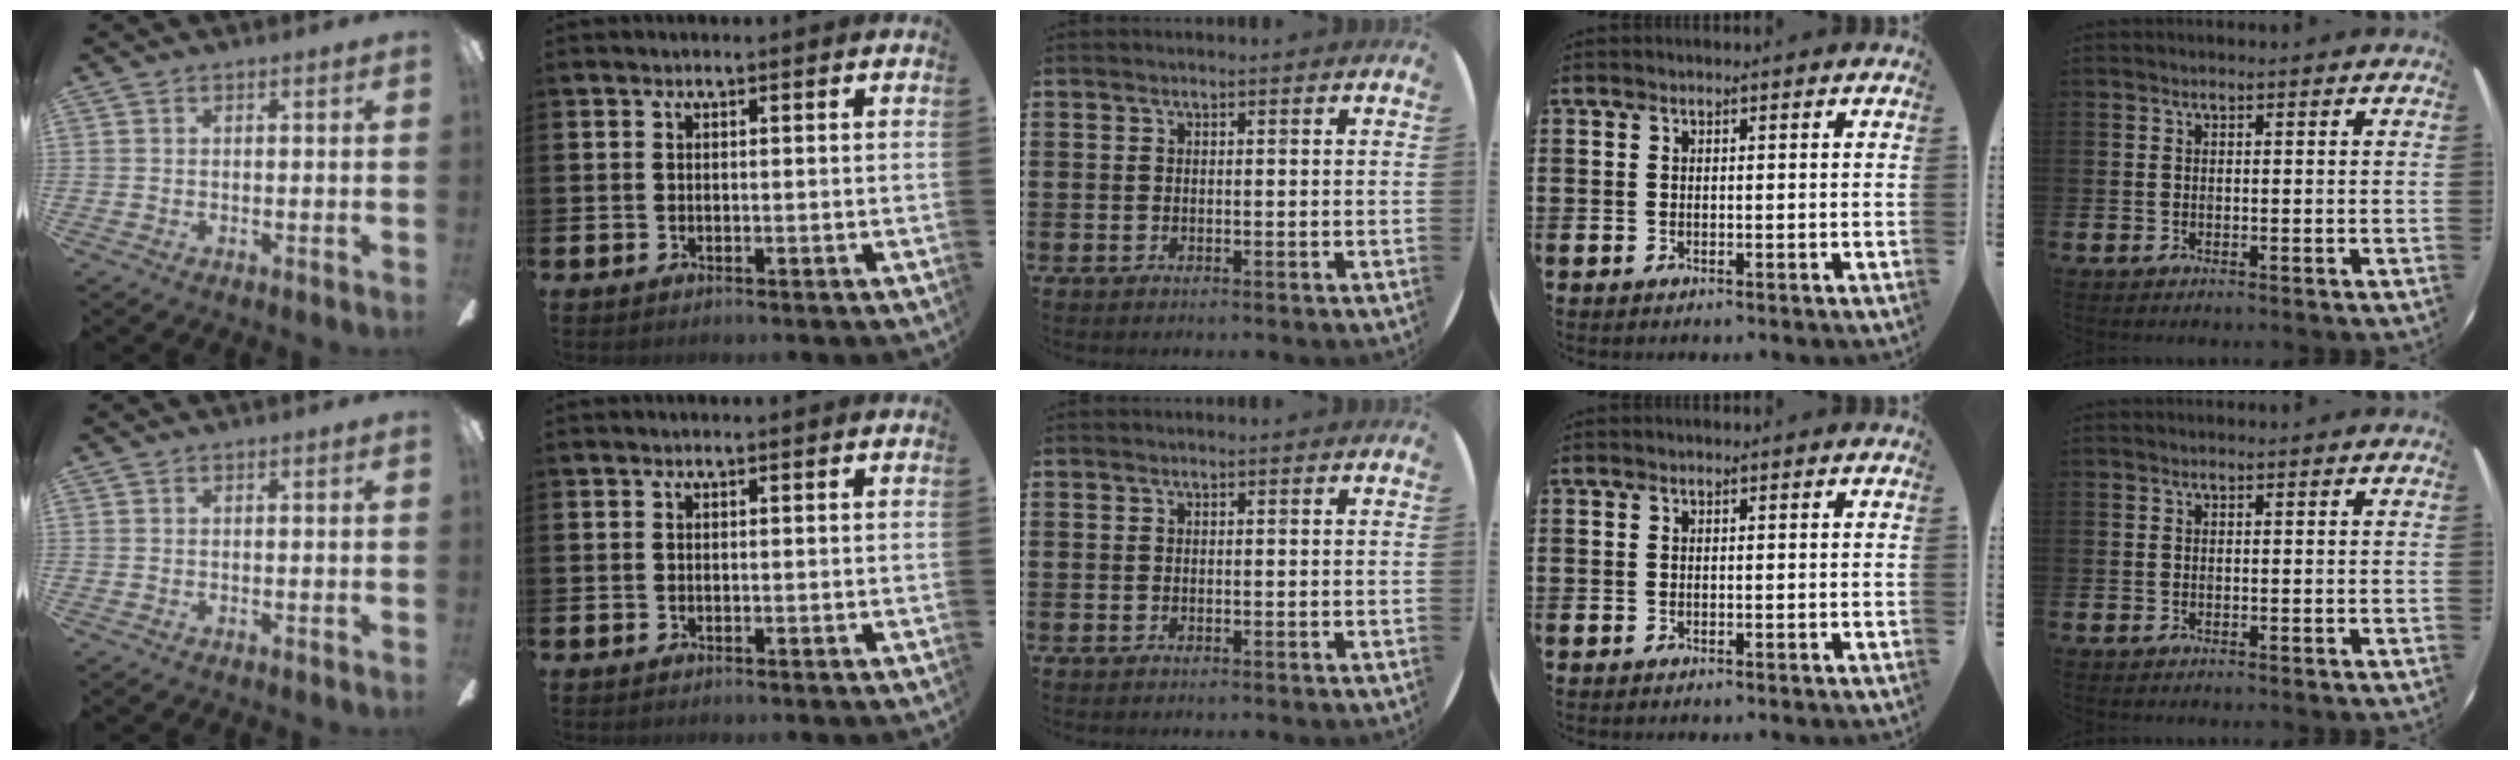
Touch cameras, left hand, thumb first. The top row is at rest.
{}